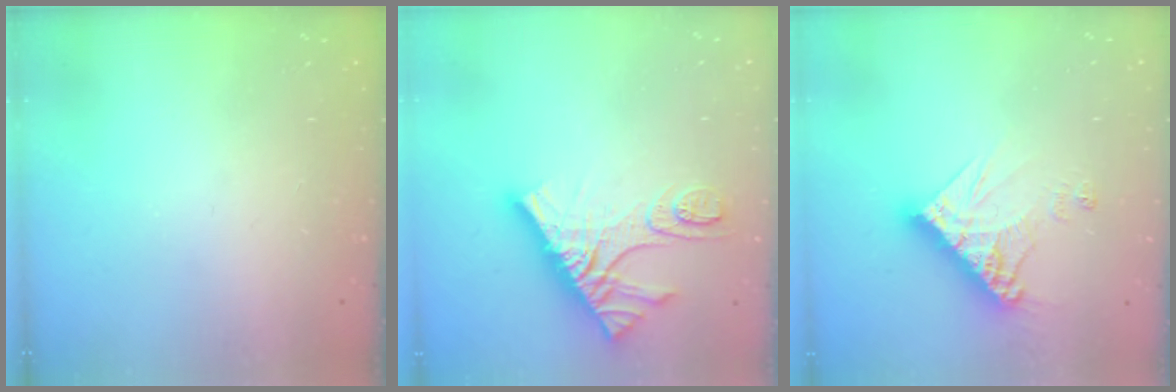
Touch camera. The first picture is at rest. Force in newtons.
{"total": 14.9, "press": 14.9, "slide": 1.1}
{"total": 13.1, "press": 13.0, "slide": 1.2}